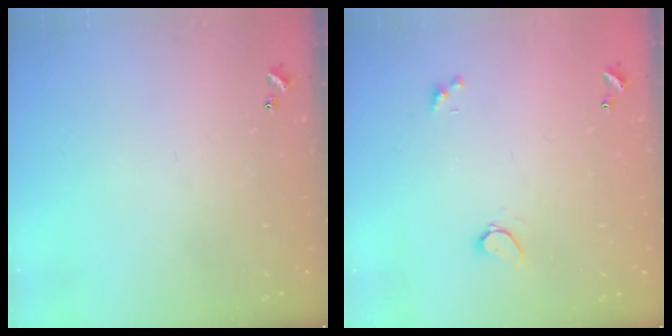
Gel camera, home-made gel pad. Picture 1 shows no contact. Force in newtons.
{"total": 1.0, "press": 0.9, "slide": 0.4}